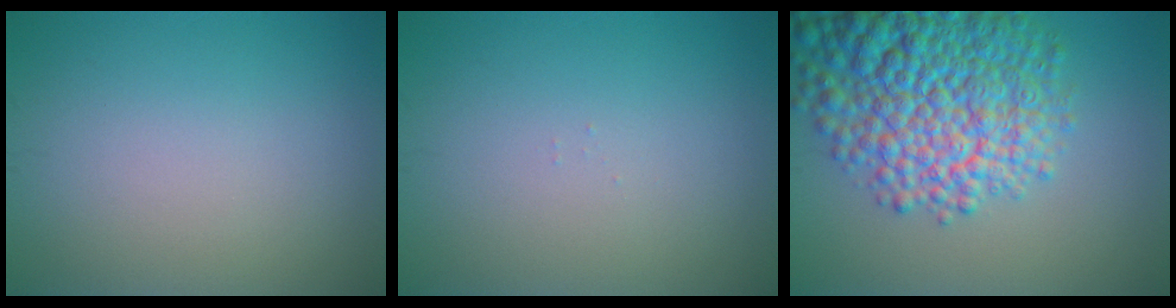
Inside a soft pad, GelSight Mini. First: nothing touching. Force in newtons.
{"total": 0.0}
{"total": 11.4, "press": 11.4, "slide": 0.5}